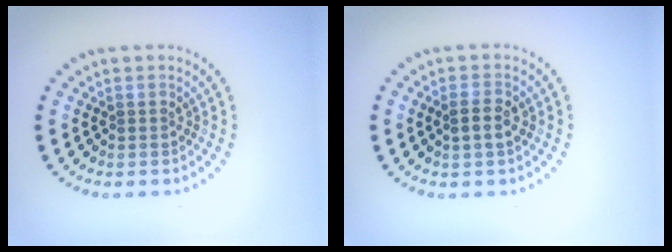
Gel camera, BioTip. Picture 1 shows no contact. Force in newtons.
{"total": 1.9, "press": 1.8, "slide": 0.4}